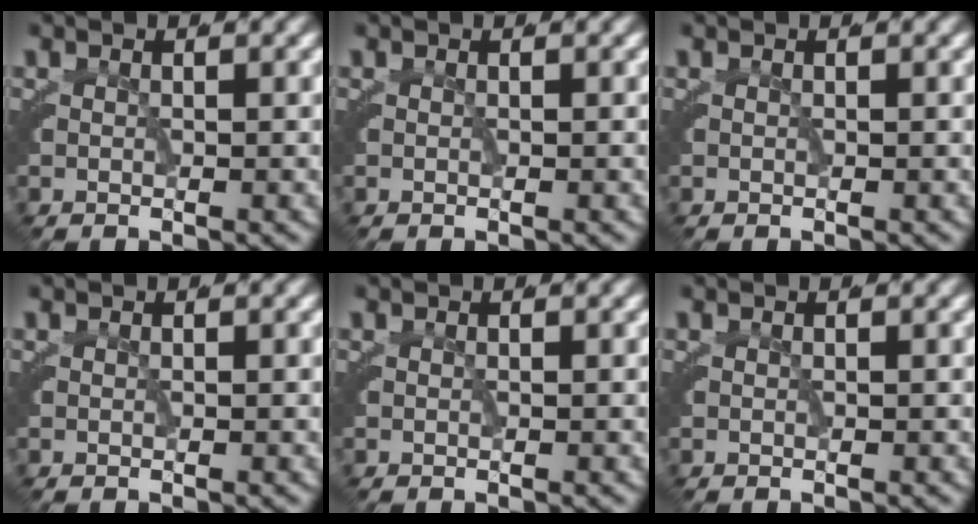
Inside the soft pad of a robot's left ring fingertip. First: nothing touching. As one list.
[{"total": 0.0}, {"total": 0.0}, {"total": 0.0}, {"total": 0.0}, {"total": 0.0}]